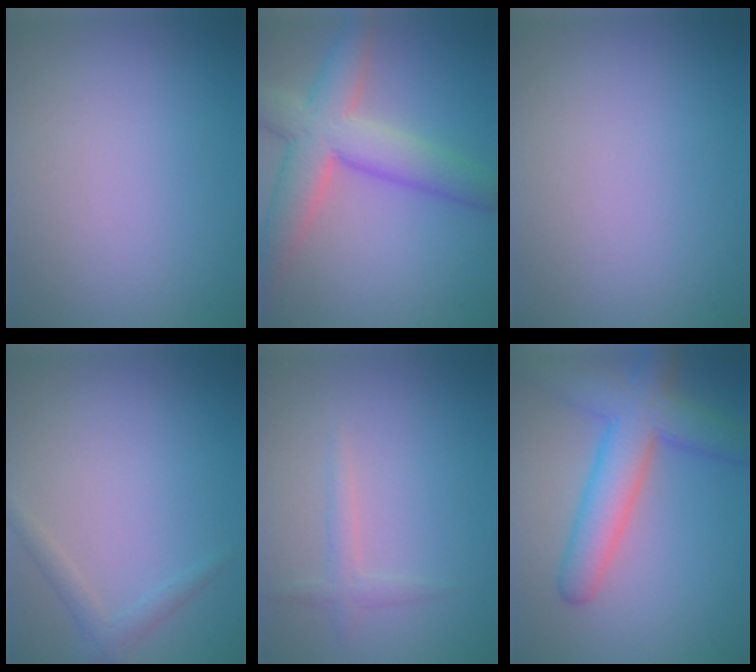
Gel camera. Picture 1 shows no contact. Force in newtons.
{"total": 7.6, "press": 7.5, "slide": 0.6}
{"total": 0.0}
{"total": 1.4, "press": 1.4, "slide": 0.1}
{"total": 1.4, "press": 1.4, "slide": 0.0}
{"total": 6.9, "press": 6.9, "slide": 0.2}